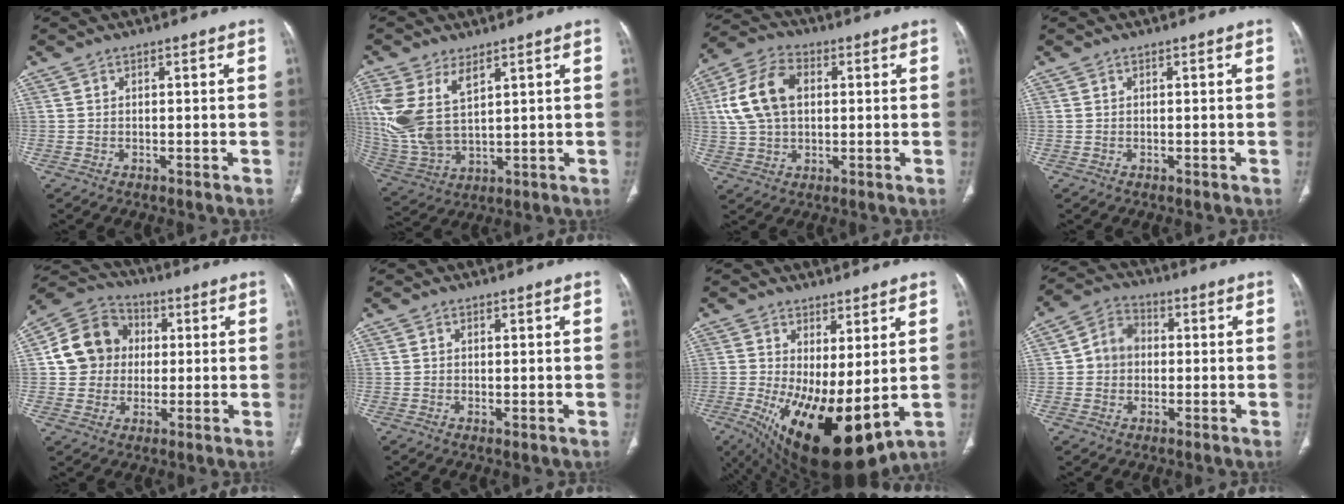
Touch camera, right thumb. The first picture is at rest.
{"total": 13.7, "force": [5.3, 7.3, 10.3], "torque": [-0.233, -0.015, 0.125]}
{"total": 12.7, "force": [2.2, 8.3, 9.3], "torque": [-0.179, 0.019, 0.038]}
{"total": 0.0}
{"total": 12.3, "force": [1.3, 11.1, 5.2], "torque": [-0.068, 0.017, 0.015]}
{"total": 0.7, "force": [0.0, 0.2, 0.7], "torque": [-0.018, -0.005, 0.001]}
{"total": 17.3, "force": [-1.5, 7.1, 15.6], "torque": [-0.281, -0.030, 0.004]}
{"total": 7.3, "force": [0.2, 6.2, 3.8], "torque": [-0.045, 0.019, -0.006]}